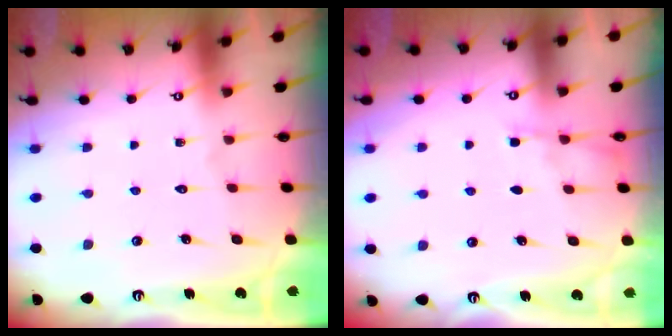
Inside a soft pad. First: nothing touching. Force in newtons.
{"total": 4.5, "press": 4.5, "slide": 0.6}